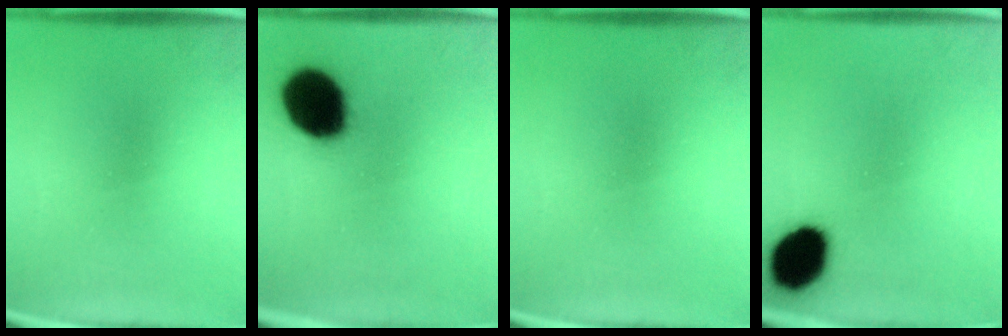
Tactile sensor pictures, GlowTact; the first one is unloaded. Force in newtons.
{"total": 17.3}
{"total": 0.0}
{"total": 15.2}